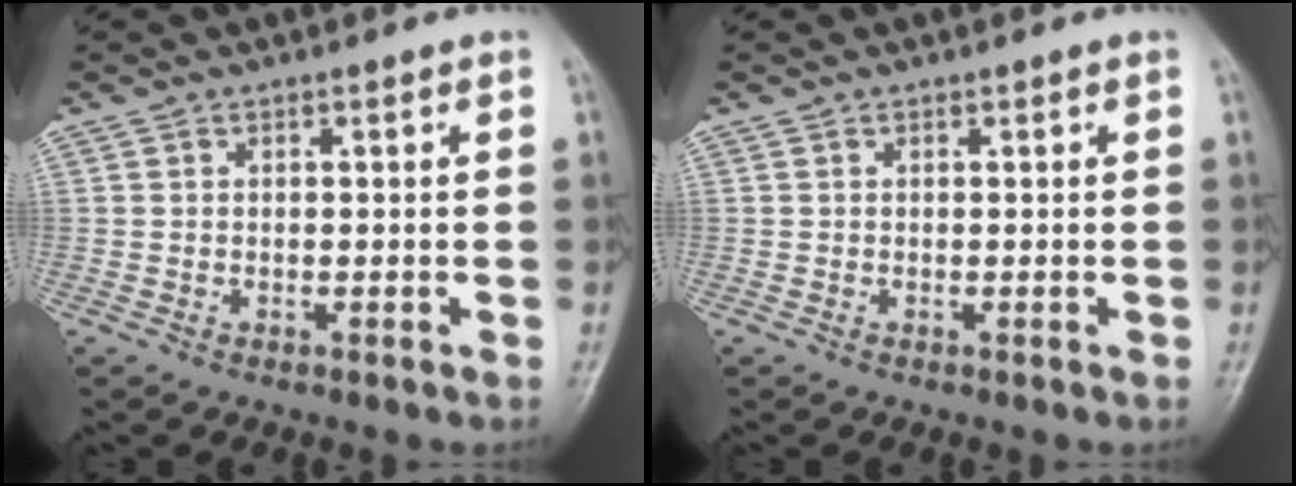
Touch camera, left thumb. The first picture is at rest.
{"total": 0.0}